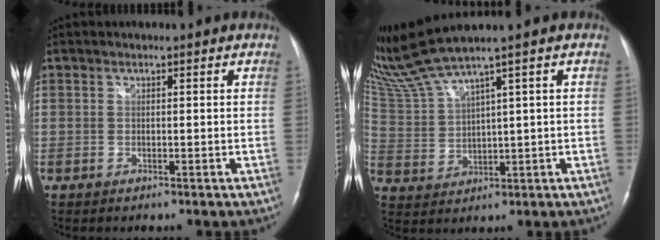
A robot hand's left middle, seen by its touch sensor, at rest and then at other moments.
{"total": 7.2, "force": [6.1, -1.9, 3.4], "torque": [-0.091, 0.008, 0.138]}